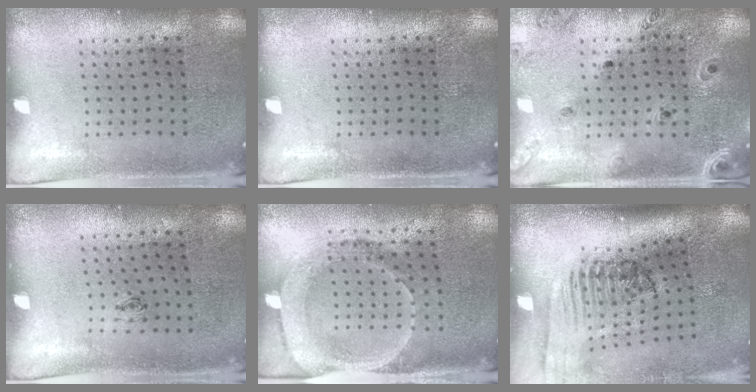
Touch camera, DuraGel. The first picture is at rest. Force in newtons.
{"total": 0.0}
{"total": 0.6, "press": 0.6, "slide": 0.1}
{"total": 0.5, "press": 0.1, "slide": 0.5}
{"total": 1.9, "press": 1.6, "slide": 1.0}
{"total": 2.4, "press": 1.7, "slide": 1.7}